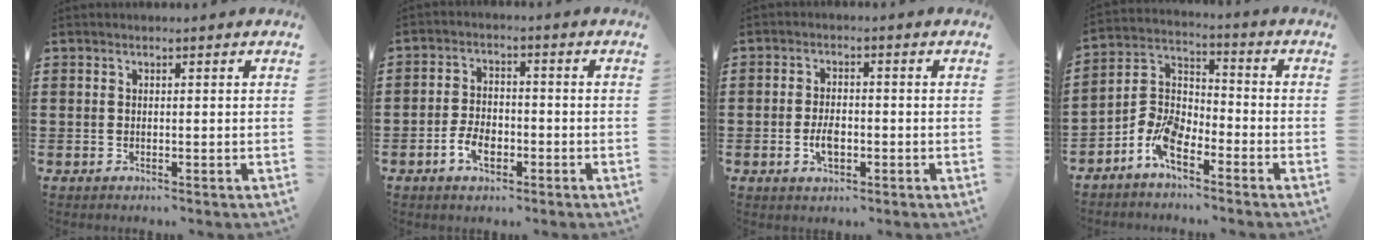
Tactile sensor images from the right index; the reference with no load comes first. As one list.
[{"total": 4.5, "force": [-2.1, 2.6, 3.0], "torque": [-0.067, -0.002, -0.040]}, {"total": 3.7, "force": [-1.1, 1.9, 3.0], "torque": [-0.061, 0.002, -0.021]}, {"total": 7.1, "force": [-4.7, 3.3, 4.2], "torque": [-0.115, 0.000, -0.099]}]